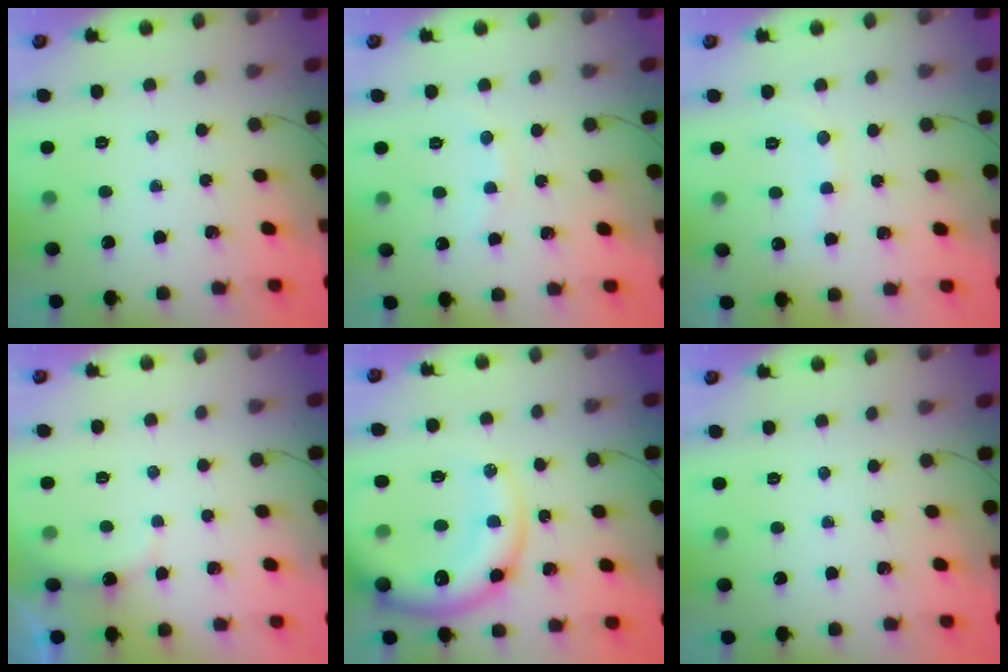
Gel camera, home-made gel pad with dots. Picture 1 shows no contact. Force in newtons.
{"total": 6.0, "press": 5.8, "slide": 1.2}
{"total": 7.8, "press": 7.7, "slide": 1.2}
{"total": 5.1, "press": 5.1, "slide": 0.8}
{"total": 19.4, "press": 18.9, "slide": 4.4}
{"total": 0.0}